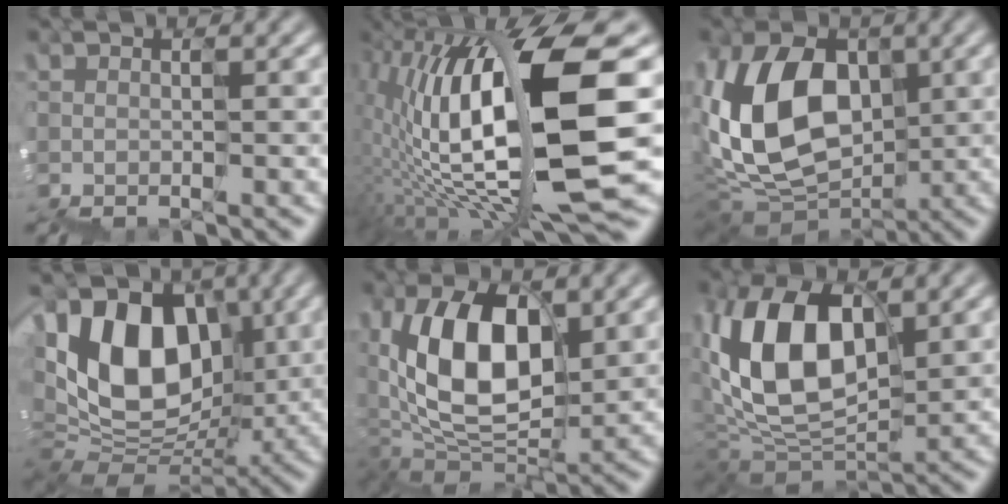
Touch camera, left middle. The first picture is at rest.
{"total": 13.5, "force": [0.4, 4.3, 12.8], "torque": [-0.258, 0.020, 0.014]}
{"total": 10.0, "force": [1.2, 6.9, 7.1], "torque": [-0.165, 0.017, 0.012]}
{"total": 9.8, "force": [2.5, 6.8, 6.5], "torque": [-0.107, 0.026, 0.029]}
{"total": 7.9, "force": [2.3, 5.4, 5.3], "torque": [-0.116, 0.008, 0.042]}
{"total": 8.5, "force": [2.3, 5.5, 6.0], "torque": [-0.136, 0.017, 0.039]}